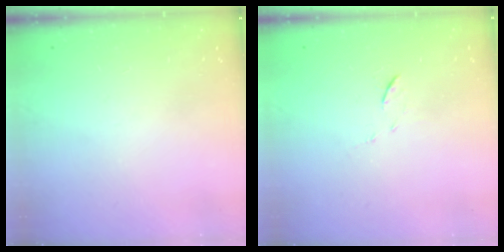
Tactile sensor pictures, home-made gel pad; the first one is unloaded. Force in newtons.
{"total": 5.5, "press": 5.4, "slide": 0.7}